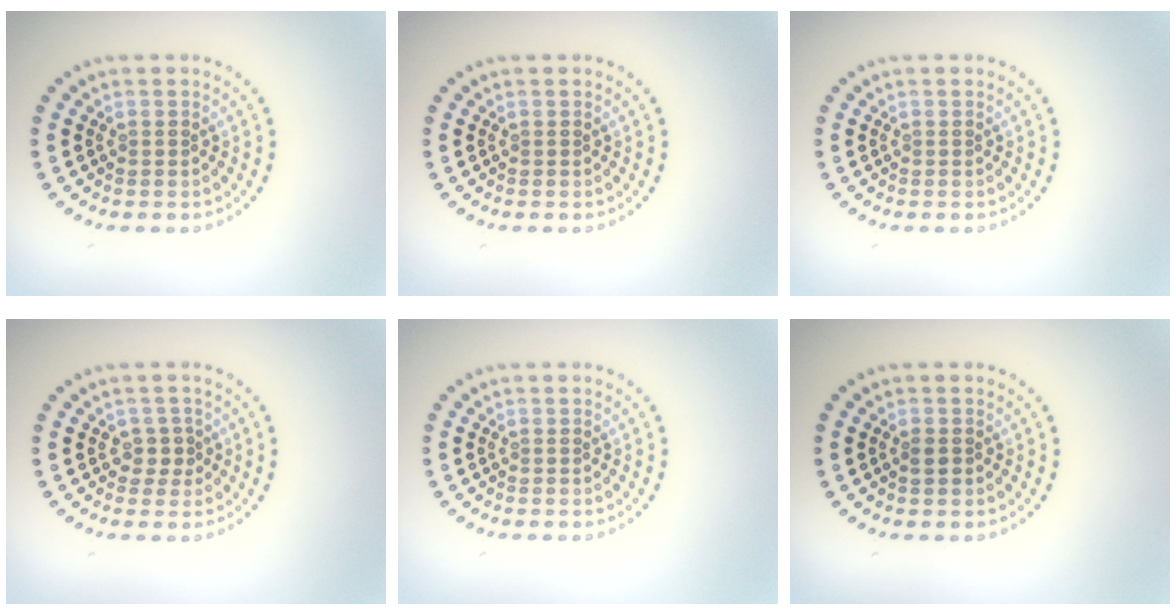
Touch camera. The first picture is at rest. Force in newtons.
{"total": 0.0}
{"total": 0.0}
{"total": 1.6, "press": 1.3, "slide": 0.9}
{"total": 0.0}
{"total": 1.0, "press": 0.9, "slide": 0.3}